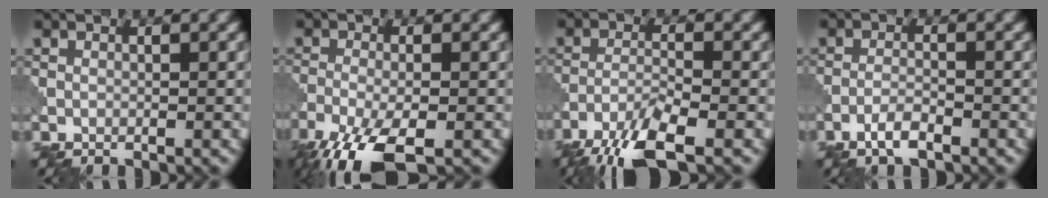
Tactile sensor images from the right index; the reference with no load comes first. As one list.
[{"total": 7.5, "force": [-4.8, 2.2, 5.3], "torque": [-0.113, -0.022, -0.095]}, {"total": 6.8, "force": [-5.0, 1.4, 4.5], "torque": [-0.086, -0.010, -0.100]}, {"total": 2.2, "force": [-1.5, 0.4, 1.5], "torque": [-0.030, 0.004, -0.035]}]